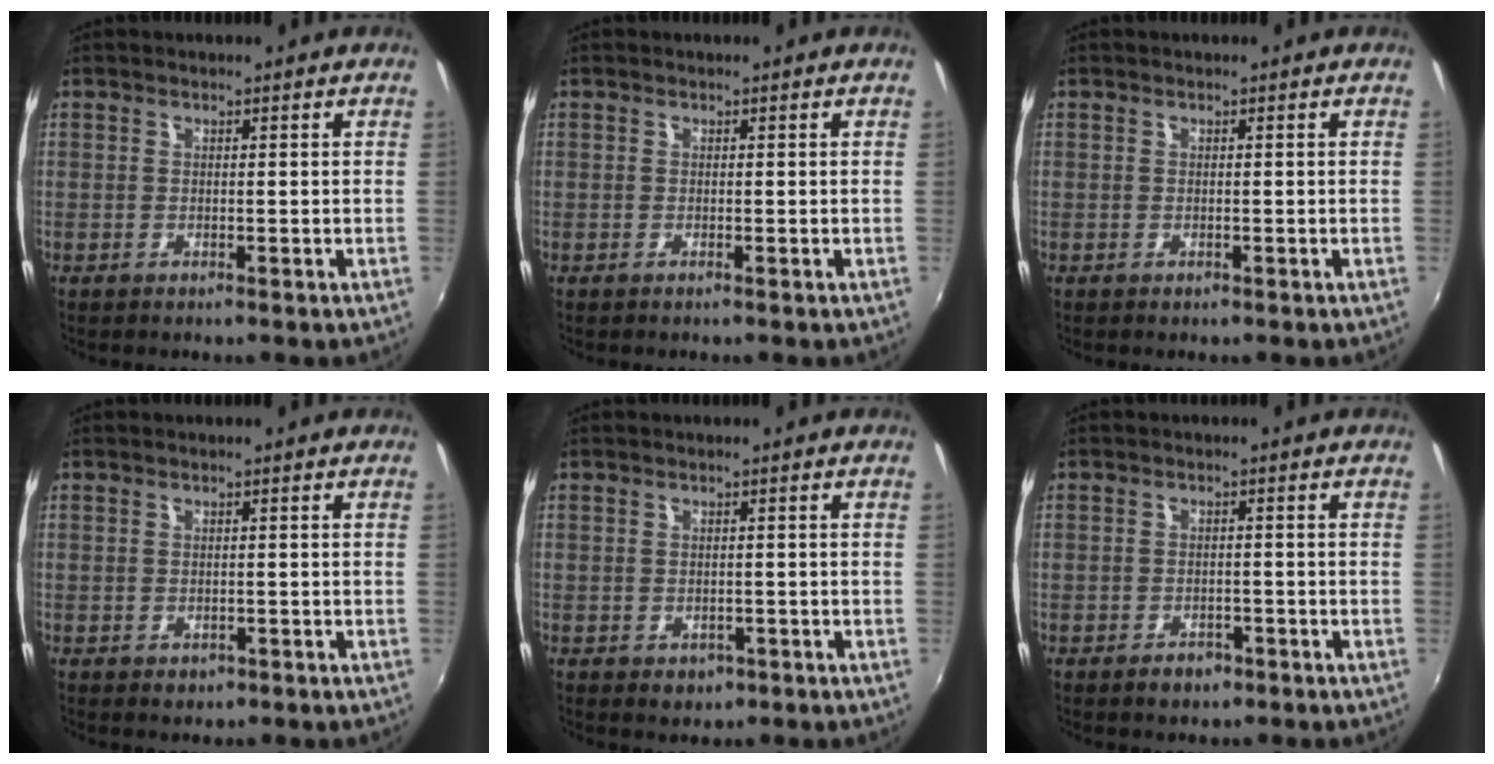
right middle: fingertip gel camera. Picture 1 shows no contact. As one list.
[{"total": 0.0}, {"total": 0.0}, {"total": 1.5, "force": [-0.6, 1.3, 0.6], "torque": [-0.013, -0.005, -0.005]}, {"total": 2.6, "force": [-0.9, 2.1, 1.2], "torque": [-0.025, -0.005, -0.006]}, {"total": 3.1, "force": [-2.0, 2.0, 1.2], "torque": [-0.030, -0.002, -0.026]}]